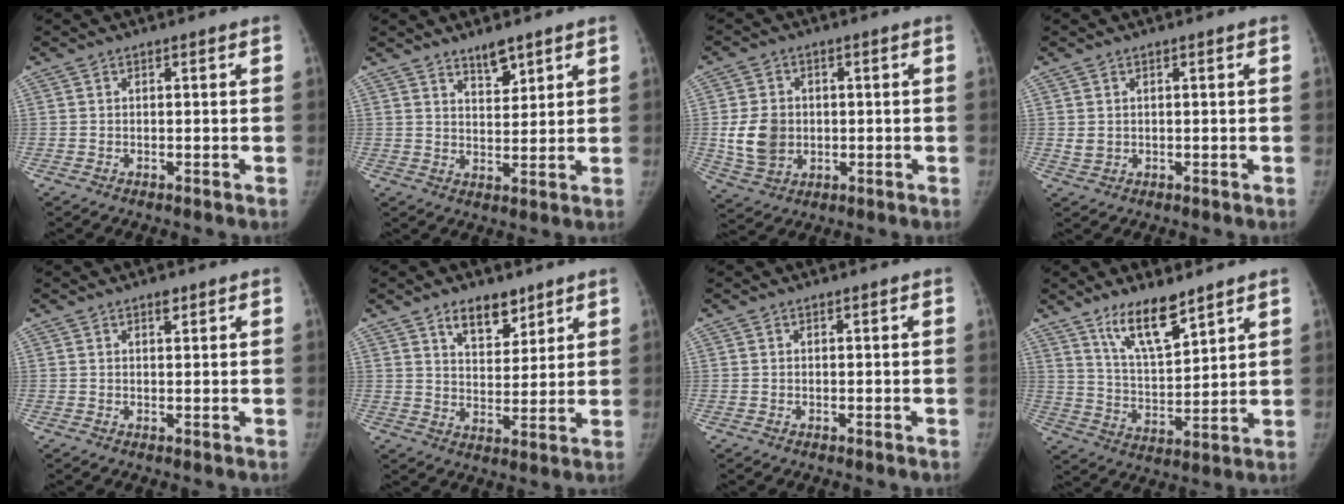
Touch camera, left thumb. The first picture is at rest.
{"total": 4.8, "force": [3.7, 1.8, 2.5], "torque": [-0.025, -0.031, 0.065]}
{"total": 8.6, "force": [-0.1, 7.0, 5.0], "torque": [-0.077, -0.003, 0.008]}
{"total": 1.9, "force": [0.3, 1.6, 1.0], "torque": [-0.013, -0.005, 0.014]}
{"total": 1.6, "force": [1.0, 0.7, 0.9], "torque": [-0.006, -0.005, 0.015]}
{"total": 8.3, "force": [5.6, 4.4, 4.2], "torque": [-0.035, -0.038, 0.096]}
{"total": 0.0}
{"total": 11.3, "force": [8.0, 3.4, 7.2], "torque": [-0.112, -0.058, 0.155]}